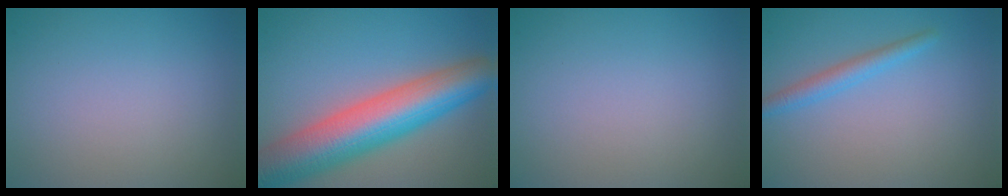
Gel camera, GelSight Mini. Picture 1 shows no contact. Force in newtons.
{"total": 10.8, "press": 10.8, "slide": 0.5}
{"total": 0.0}
{"total": 2.0, "press": 2.0, "slide": 0.1}